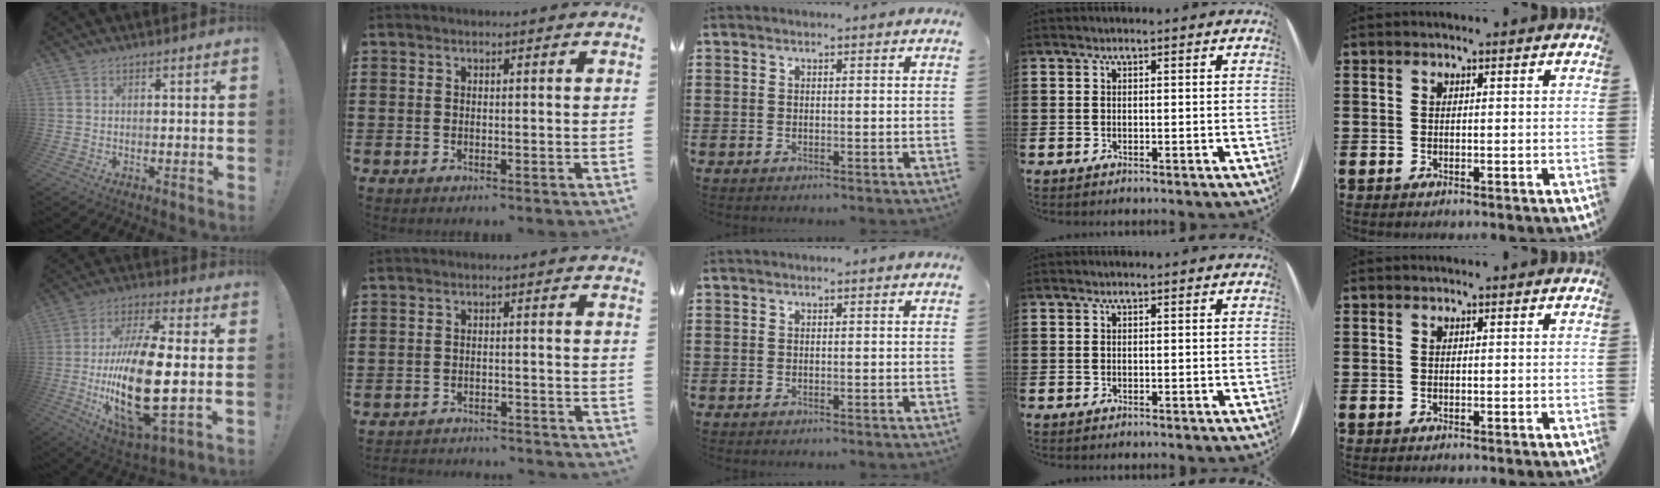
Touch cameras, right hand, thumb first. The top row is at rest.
{"thumb": {"total": 23.7, "force": [-2.5, 8.3, 22.1], "torque": [-0.442, -0.007, -0.040]}, "index": {"total": 2.5, "force": [-2.5, 0.1, -0.1], "torque": [-0.006, 0.000, -0.054]}}